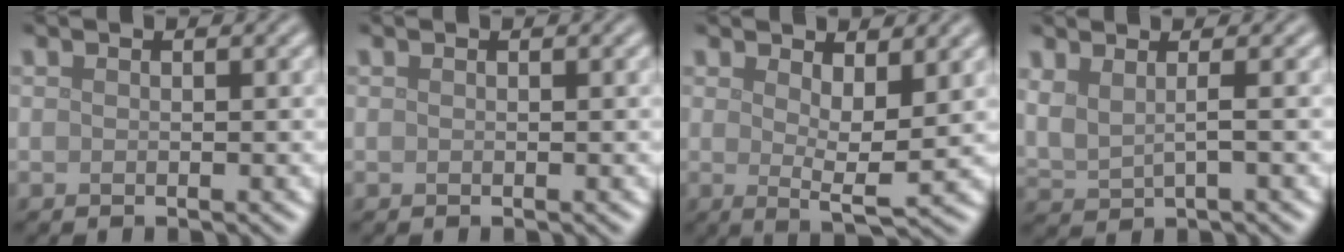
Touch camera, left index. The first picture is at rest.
{"total": 0.0}
{"total": 3.7, "force": [1.2, 1.0, 3.4], "torque": [-0.055, -0.012, 0.023]}
{"total": 2.1, "force": [1.0, 0.7, 1.7], "torque": [-0.032, -0.004, 0.019]}